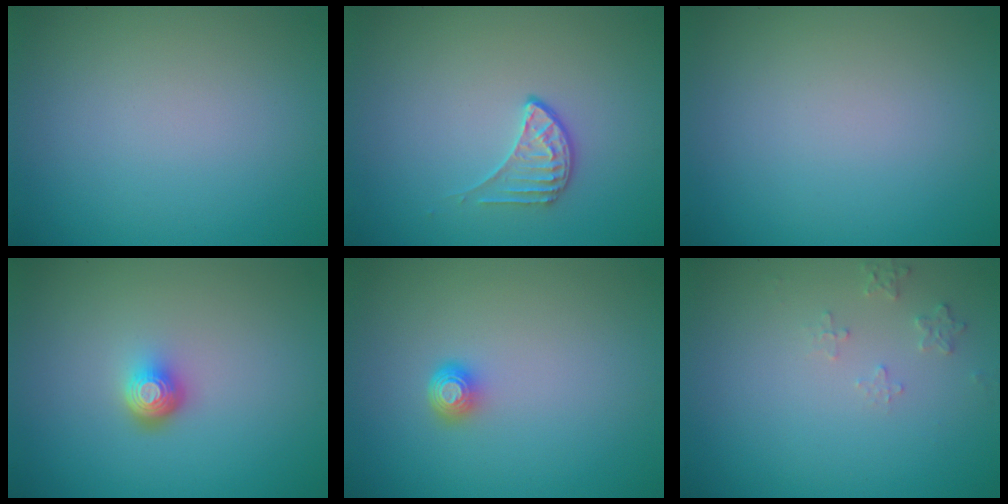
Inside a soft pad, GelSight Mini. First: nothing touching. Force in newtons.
{"total": 1.9, "press": 1.3, "slide": 1.3}
{"total": 0.0}
{"total": 2.2, "press": 1.5, "slide": 1.6}
{"total": 1.6, "press": 1.2, "slide": 1.2}
{"total": 1.3, "press": 1.3, "slide": 0.2}